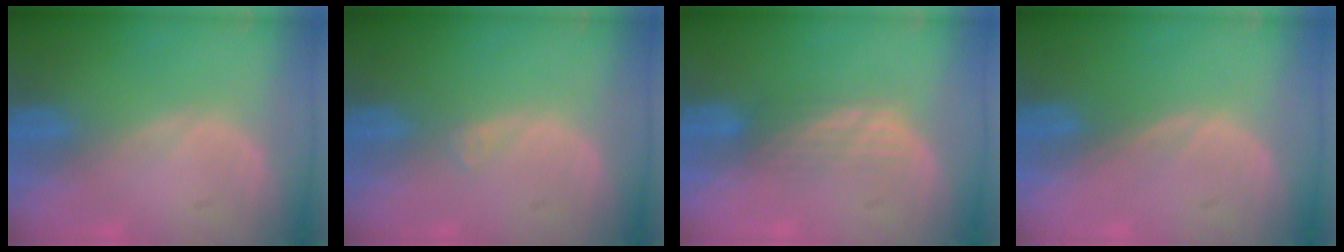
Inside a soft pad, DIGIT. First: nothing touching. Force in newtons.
{"total": 0.6, "press": 0.5, "slide": 0.2}
{"total": 3.1, "press": 2.6, "slide": 1.6}
{"total": 0.0}